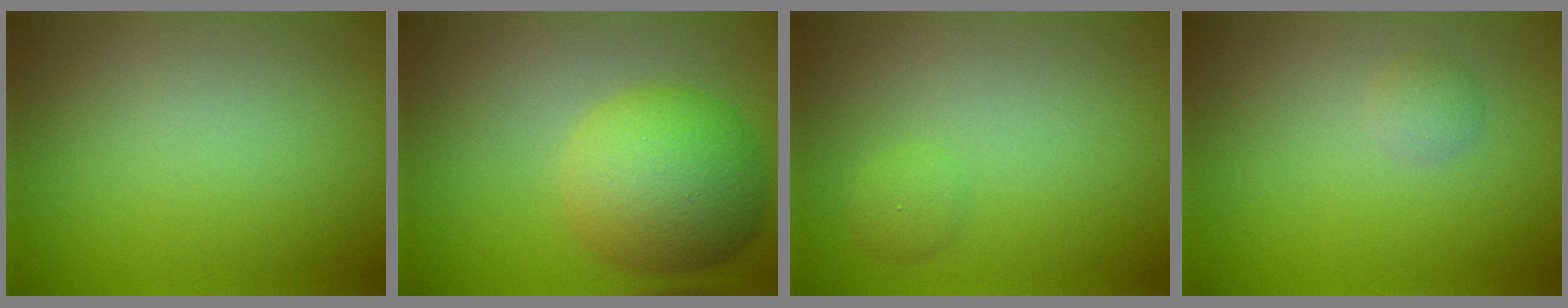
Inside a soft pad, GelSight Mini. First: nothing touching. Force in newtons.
{"total": 7.9, "press": 7.9, "slide": 0.1}
{"total": 1.4, "press": 1.4, "slide": 0.1}
{"total": 1.1, "press": 1.1, "slide": 0.0}